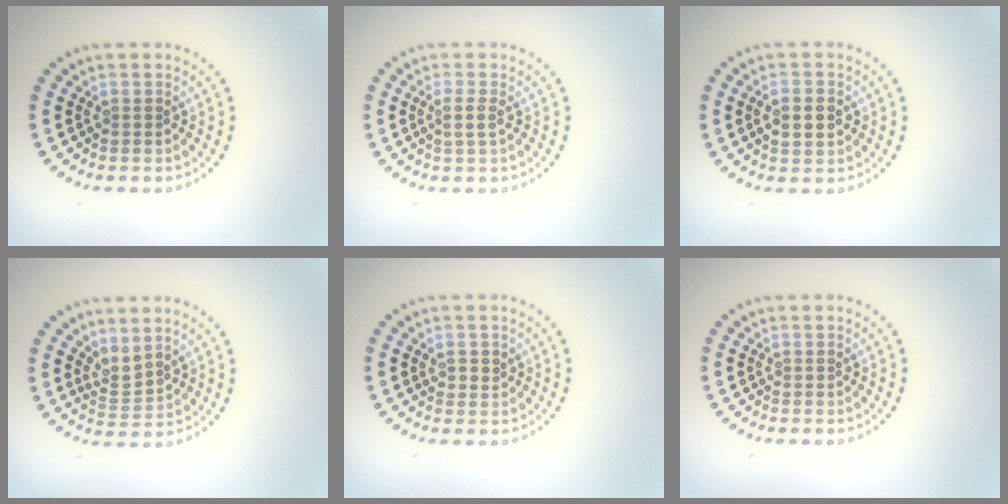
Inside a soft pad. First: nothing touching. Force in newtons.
{"total": 1.4, "press": 1.1, "slide": 0.9}
{"total": 2.6, "press": 2.6, "slide": 0.1}
{"total": 2.2, "press": 1.5, "slide": 1.6}
{"total": 1.3, "press": 1.1, "slide": 0.7}
{"total": 0.0}